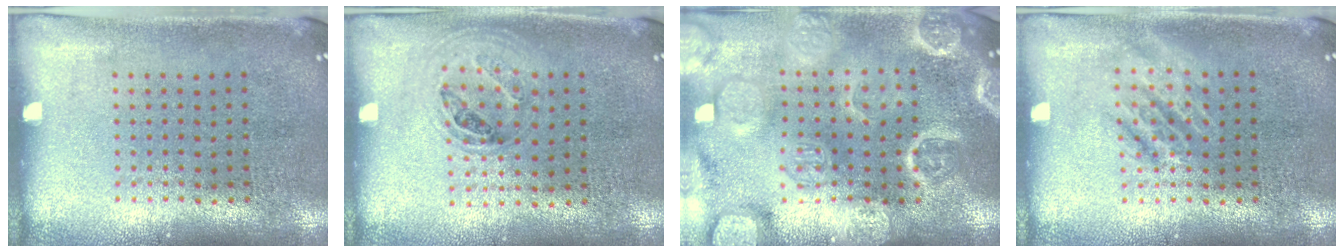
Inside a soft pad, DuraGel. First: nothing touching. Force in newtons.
{"total": 1.1, "press": 0.9, "slide": 0.5}
{"total": 4.5, "press": 4.5, "slide": 0.6}
{"total": 2.0, "press": 2.0, "slide": 0.3}